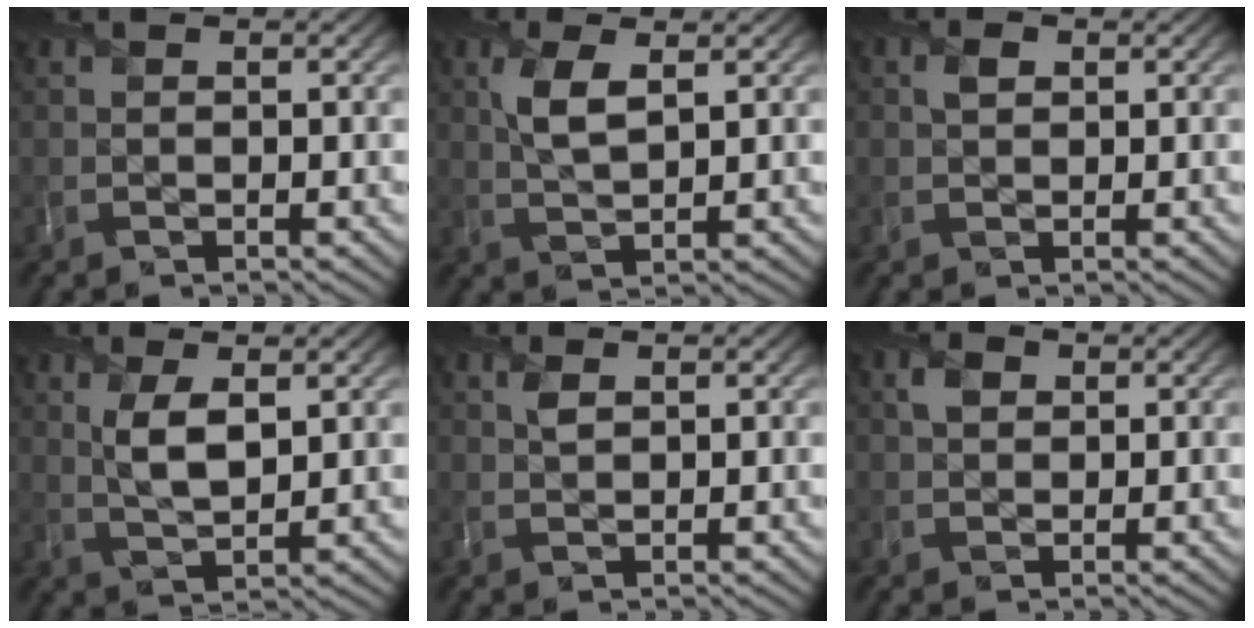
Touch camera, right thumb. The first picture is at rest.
{"total": 4.3, "force": [1.5, 1.7, 3.6], "torque": [-0.087, 0.001, 0.032]}
{"total": 1.3, "force": [0.4, 1.0, 0.6], "torque": [-0.013, 0.001, 0.007]}
{"total": 4.7, "force": [1.5, 2.0, 4.0], "torque": [-0.088, -0.003, 0.032]}
{"total": 1.3, "force": [0.8, 0.6, 0.8], "torque": [-0.020, 0.000, 0.016]}
{"total": 1.9, "force": [0.6, 1.6, 0.8], "torque": [-0.022, 0.003, 0.010]}